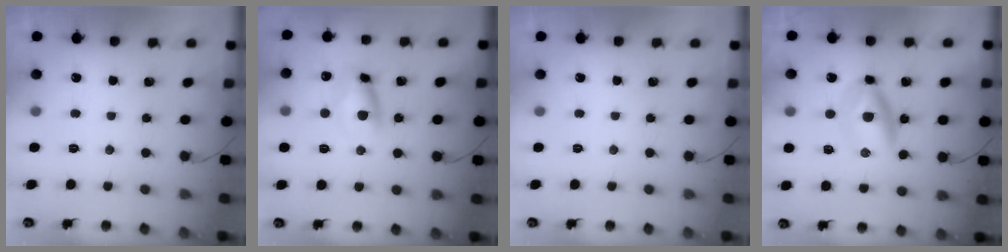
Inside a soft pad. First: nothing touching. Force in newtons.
{"total": 8.5, "press": 8.5, "slide": 0.7}
{"total": 0.0}
{"total": 6.2, "press": 6.1, "slide": 1.1}